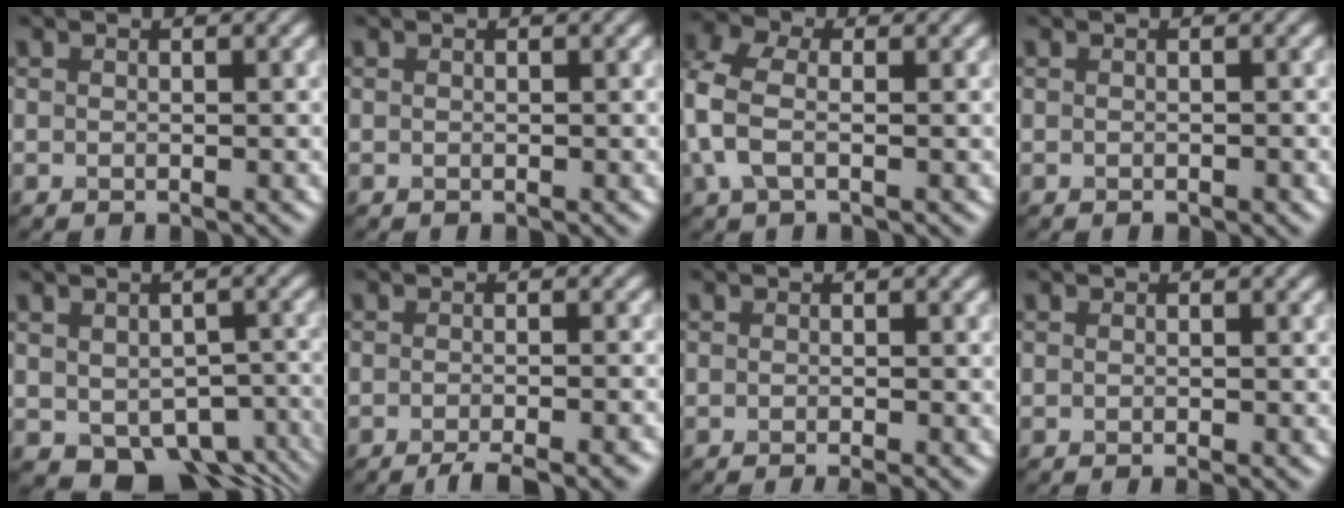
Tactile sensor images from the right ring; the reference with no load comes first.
{"total": 0.0}
{"total": 4.7, "force": [-0.1, 3.0, 3.6], "torque": [-0.097, 0.009, -0.015]}
{"total": 0.7, "force": [-0.4, 0.2, 0.5], "torque": [-0.006, 0.000, -0.005]}
{"total": 8.3, "force": [-3.7, 5.3, 5.1], "torque": [-0.067, -0.021, -0.035]}
{"total": 5.4, "force": [-3.8, 1.1, 3.7], "torque": [-0.043, -0.001, -0.058]}
{"total": 1.9, "force": [-1.0, 0.5, 1.5], "torque": [-0.010, -0.005, -0.018]}
{"total": 1.1, "force": [-0.4, 0.3, 0.9], "torque": [-0.008, -0.006, -0.010]}